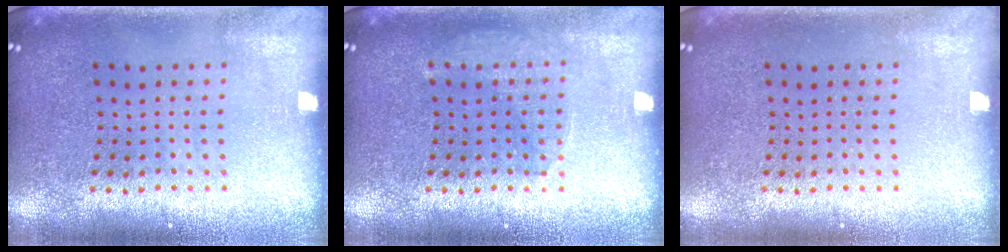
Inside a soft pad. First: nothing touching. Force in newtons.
{"total": 1.3, "press": 1.3, "slide": 0.2}
{"total": 0.0}